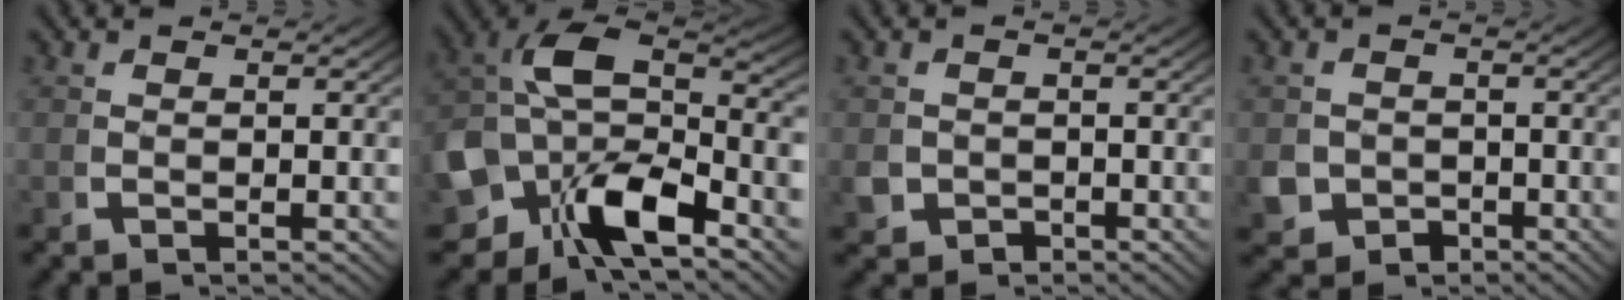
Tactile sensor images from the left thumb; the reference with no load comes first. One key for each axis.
{"total": 14.5, "fx": -1.1, "fy": 10.5, "fz": 9.9, "tx": -0.234, "ty": -0.051, "tz": -0.012}
{"total": 2.7, "fx": -1.2, "fy": 2.4, "fz": 0.5, "tx": -0.024, "ty": -0.015, "tz": -0.017}
{"total": 4.4, "fx": -2.1, "fy": 3.6, "fz": 1.2, "tx": -0.040, "ty": -0.024, "tz": -0.029}